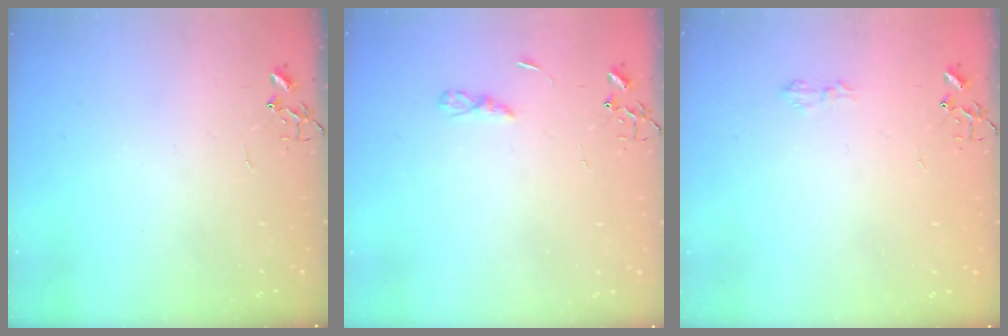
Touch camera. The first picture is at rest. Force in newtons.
{"total": 2.9, "press": 2.9, "slide": 0.3}
{"total": 5.2, "press": 5.1, "slide": 0.8}